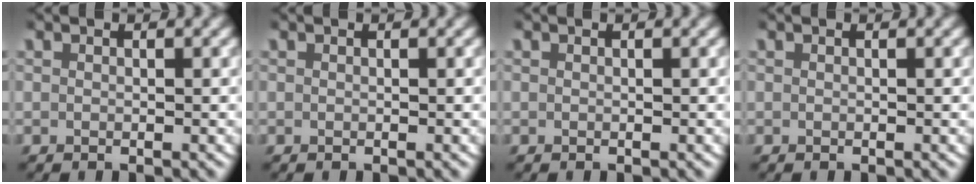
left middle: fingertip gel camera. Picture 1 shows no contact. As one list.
[{"total": 0.0}, {"total": 0.0}, {"total": 0.0}]